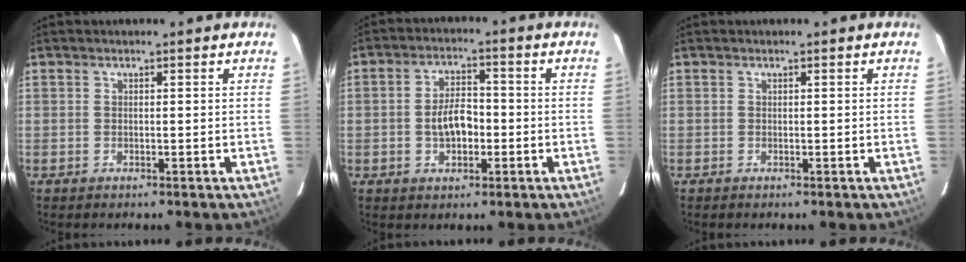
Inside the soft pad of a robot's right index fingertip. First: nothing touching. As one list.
[{"total": 6.3, "force": [-1.3, 3.6, 5.0], "torque": [-0.095, 0.012, -0.015]}, {"total": 0.0}]